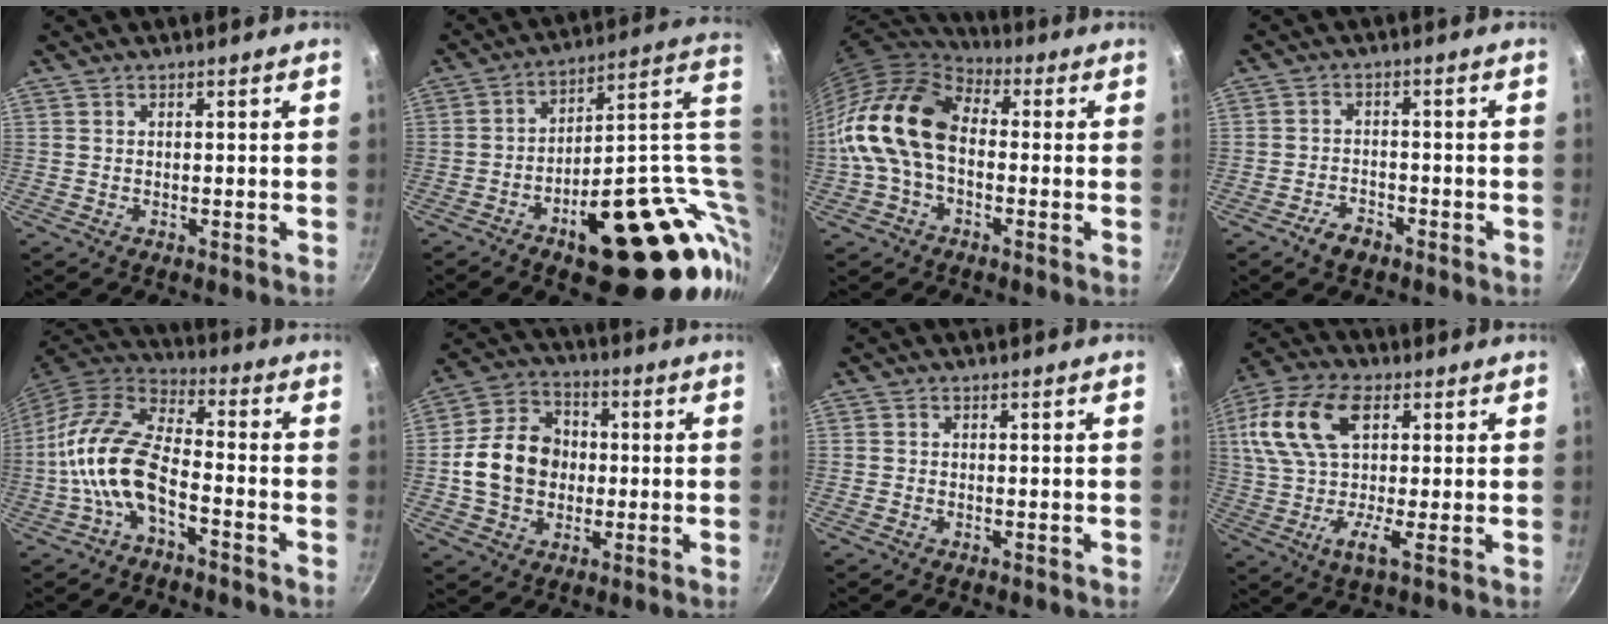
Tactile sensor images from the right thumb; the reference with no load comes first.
{"total": 29.7, "force": [0.0, 14.3, 26.0], "torque": [-0.300, 0.010, 0.027]}
{"total": 15.6, "force": [-0.9, 10.4, 11.6], "torque": [-0.201, 0.039, -0.036]}
{"total": 3.8, "force": [-2.7, 2.1, 1.7], "torque": [-0.024, 0.025, -0.045]}
{"total": 13.9, "force": [-4.7, 6.8, 11.1], "torque": [-0.215, 0.045, -0.102]}
{"total": 13.5, "force": [-0.5, 11.0, 7.8], "torque": [-0.112, 0.024, -0.019]}
{"total": 0.7, "force": [-0.4, 0.5, 0.1], "torque": [-0.004, 0.003, -0.007]}
{"total": 16.2, "force": [3.7, 8.2, 13.4], "torque": [-0.258, 0.018, 0.046]}